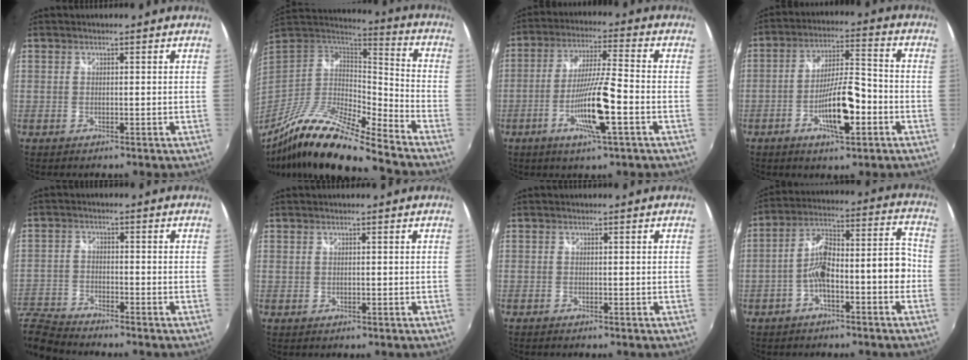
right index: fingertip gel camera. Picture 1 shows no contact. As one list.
[{"total": 19.5, "force": [-15.1, 2.0, 12.3], "torque": [-0.225, -0.026, -0.289]}, {"total": 11.4, "force": [-4.1, 0.2, 10.6], "torque": [-0.209, -0.004, -0.076]}, {"total": 11.4, "force": [-4.2, 2.1, 10.4], "torque": [-0.199, 0.000, -0.072]}, {"total": 9.1, "force": [-8.5, 2.0, 2.4], "torque": [-0.080, -0.010, -0.177]}, {"total": 0.0}, {"total": 0.7, "force": [-0.7, 0.1, 0.3], "torque": [-0.006, -0.003, -0.014]}, {"total": 10.8, "force": [-4.1, 3.0, 9.6], "torque": [-0.157, 0.043, -0.060]}]